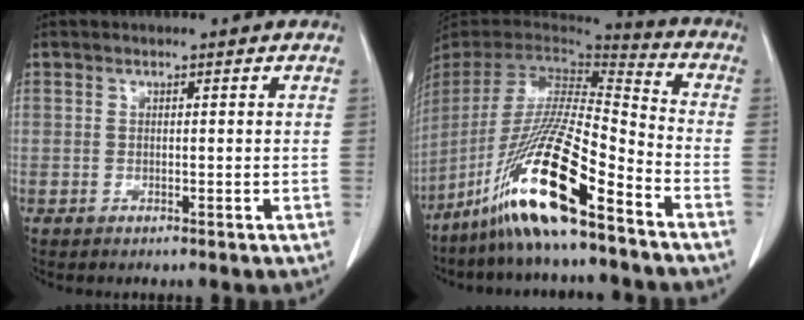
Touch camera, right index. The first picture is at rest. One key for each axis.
{"total": 19.8, "fx": -12.7, "fy": 1.0, "fz": 15.2, "tx": -0.329, "ty": -0.045, "tz": -0.245}